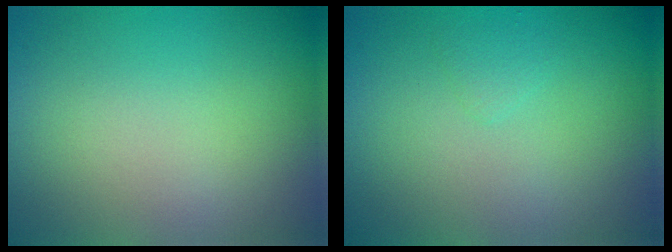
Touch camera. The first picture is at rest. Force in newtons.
{"total": 0.8, "press": 0.8, "slide": 0.0}